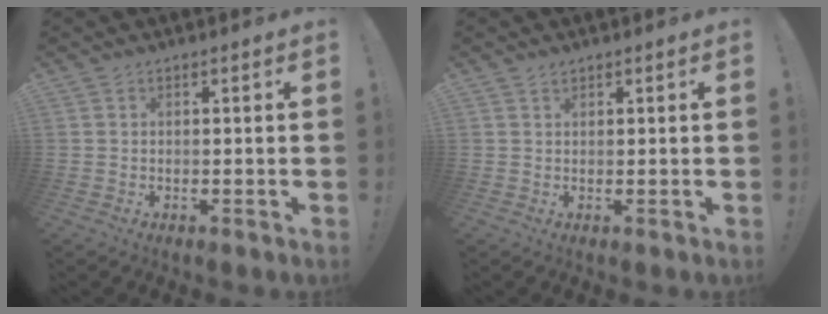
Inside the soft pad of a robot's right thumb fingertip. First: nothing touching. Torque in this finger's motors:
{"motor_torque": [-0.27, 0.36, 0.12, -0.04, -0.04]}